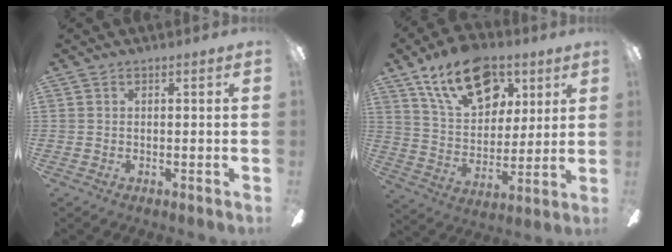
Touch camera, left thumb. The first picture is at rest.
{"total": 19.8, "force": [11.0, 11.9, 11.4], "torque": [-0.179, -0.040, 0.197]}